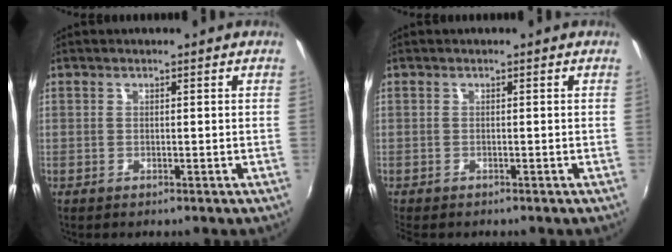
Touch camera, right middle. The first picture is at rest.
{"total": 1.4, "force": [-1.2, 0.6, 0.5], "torque": [-0.012, -0.005, -0.018]}